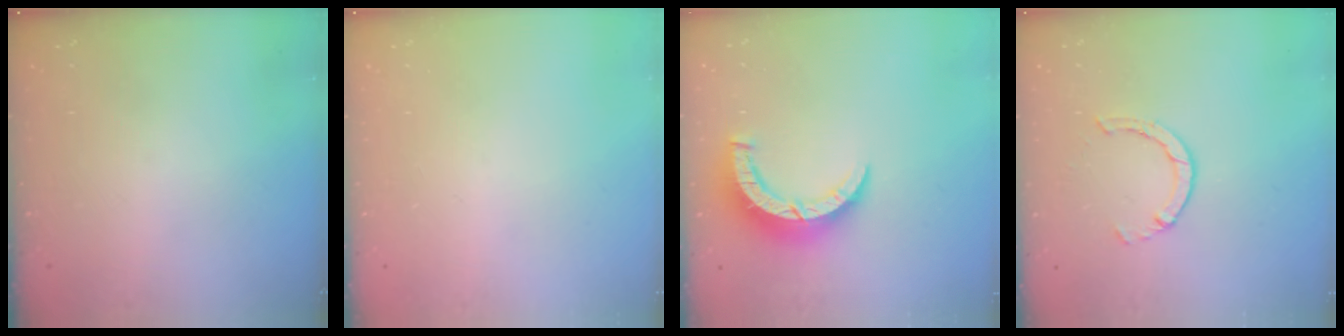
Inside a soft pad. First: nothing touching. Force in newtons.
{"total": 0.0}
{"total": 8.3, "press": 8.3, "slide": 0.6}
{"total": 2.9, "press": 2.9, "slide": 0.4}